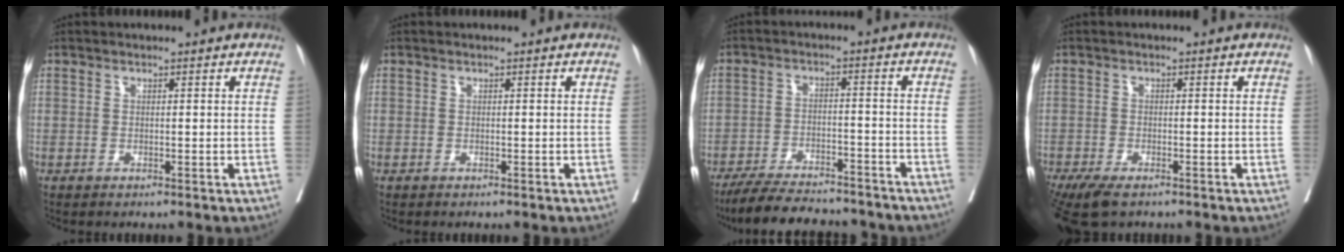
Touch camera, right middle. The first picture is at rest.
{"total": 0.0}
{"total": 15.9, "force": [-14.2, 3.3, 6.4], "torque": [-0.111, -0.004, -0.204]}
{"total": 7.3, "force": [-5.5, 2.1, 4.3], "torque": [-0.072, -0.016, -0.092]}